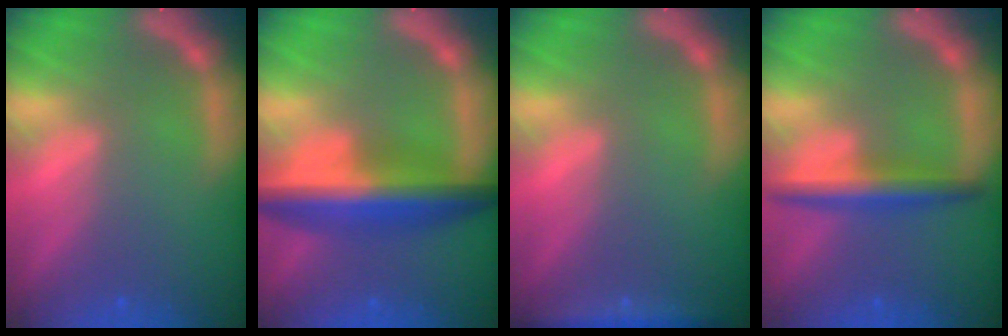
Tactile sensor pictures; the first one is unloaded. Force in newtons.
{"total": 8.0}
{"total": 2.9}
{"total": 4.0}